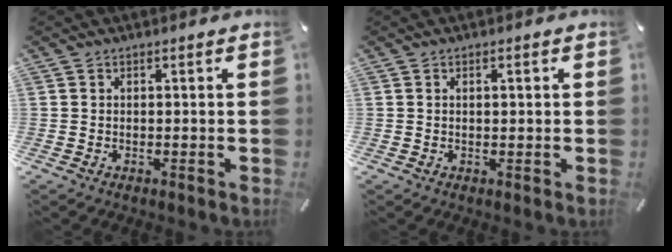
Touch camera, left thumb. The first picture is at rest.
{"total": 1.0, "force": [0.4, 0.4, 0.9], "torque": [-0.019, 0.003, 0.006]}